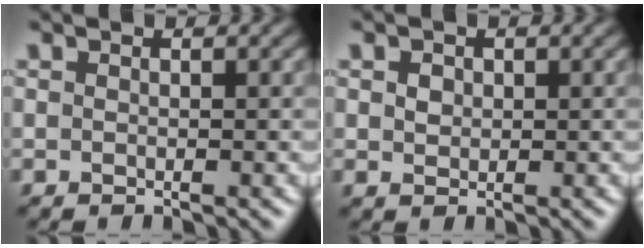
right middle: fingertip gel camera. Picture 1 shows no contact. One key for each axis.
{"total": 1.2, "fx": 0.3, "fy": 1.0, "fz": 0.6, "tx": -0.011, "ty": 0.000, "tz": 0.006}